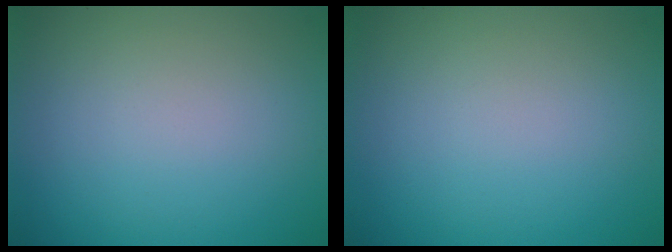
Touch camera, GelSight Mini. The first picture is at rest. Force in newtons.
{"total": 0.0}